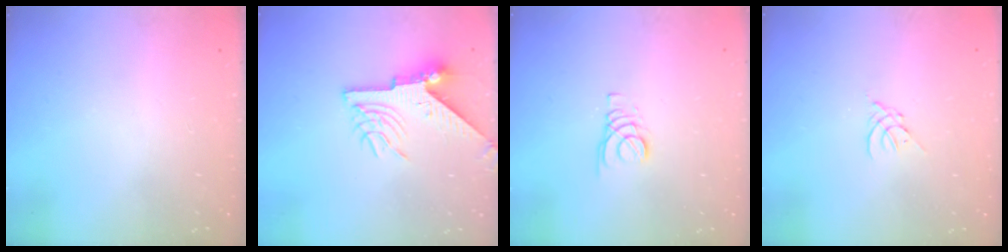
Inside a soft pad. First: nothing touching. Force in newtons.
{"total": 9.4, "press": 9.3, "slide": 1.0}
{"total": 1.8, "press": 1.8, "slide": 0.2}
{"total": 1.8, "press": 1.7, "slide": 0.5}